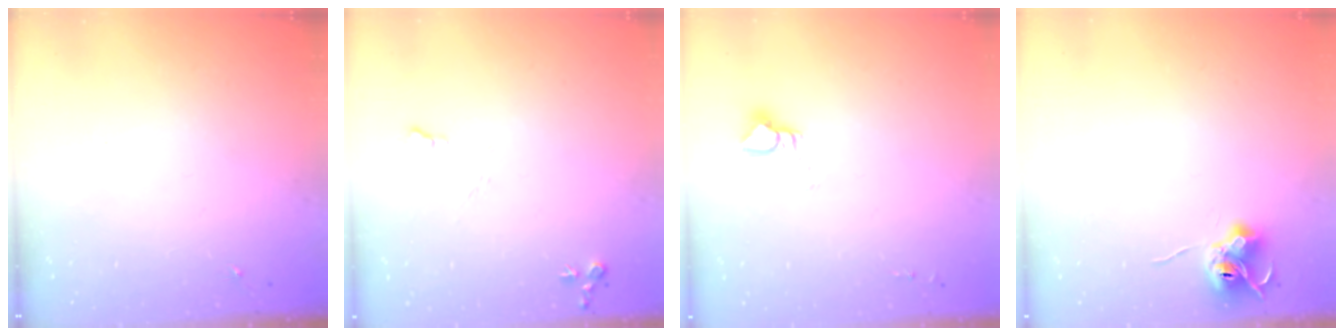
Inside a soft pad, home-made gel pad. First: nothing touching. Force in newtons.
{"total": 6.9, "press": 6.8, "slide": 1.0}
{"total": 4.0, "press": 4.0, "slide": 0.3}
{"total": 8.7, "press": 8.7, "slide": 0.4}